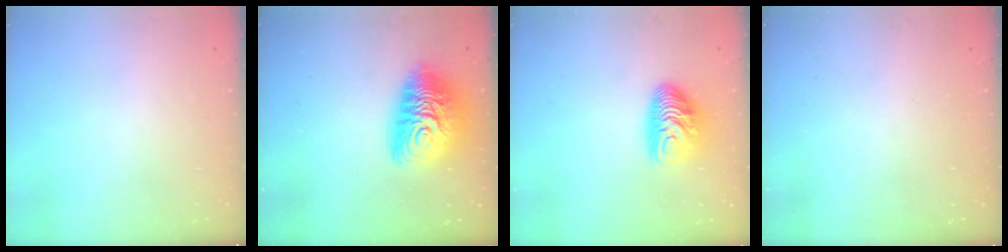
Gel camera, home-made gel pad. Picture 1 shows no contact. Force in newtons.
{"total": 14.7, "press": 14.6, "slide": 1.3}
{"total": 9.8, "press": 9.8, "slide": 0.7}
{"total": 0.0}